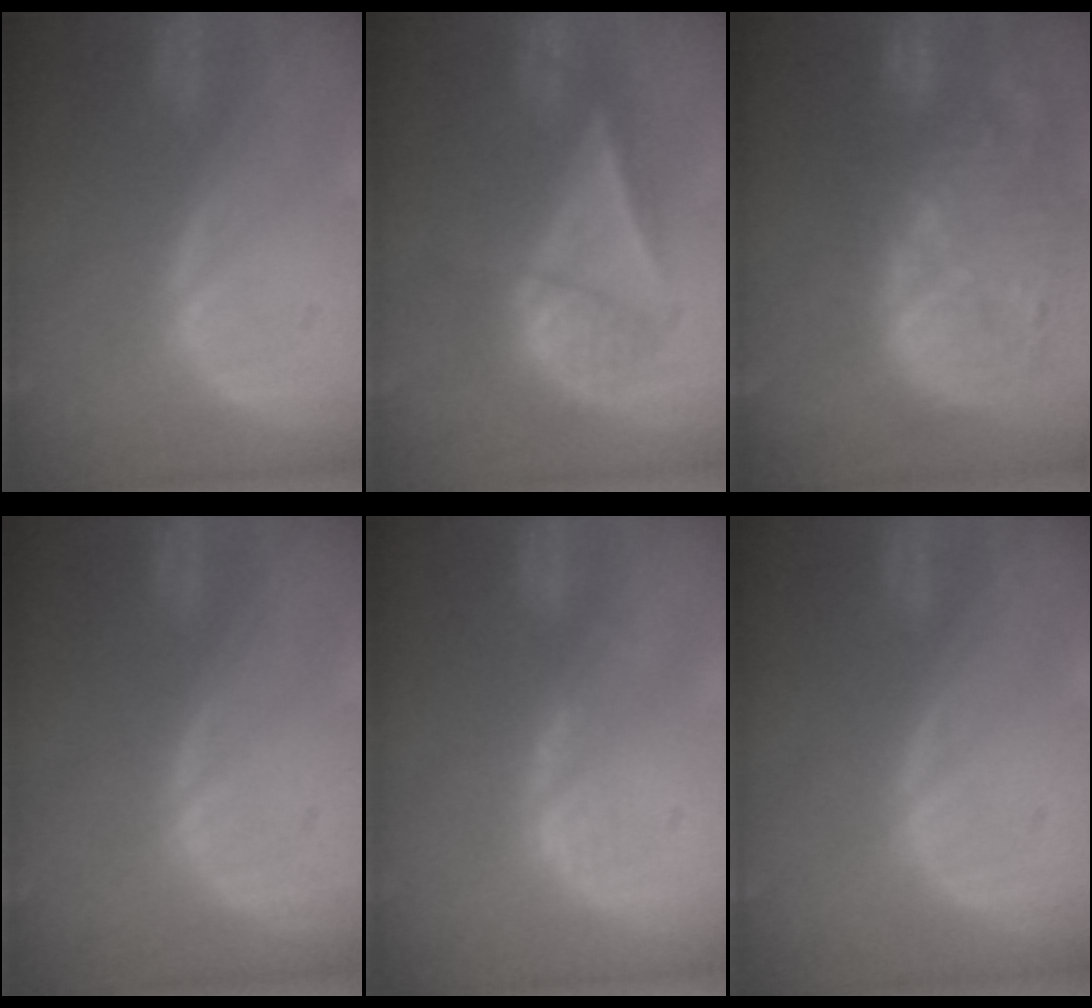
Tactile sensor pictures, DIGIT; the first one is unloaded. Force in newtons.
{"total": 7.1, "press": 6.1, "slide": 3.6}
{"total": 14.7, "press": 12.8, "slide": 7.2}
{"total": 0.0}
{"total": 2.3, "press": 1.8, "slide": 1.5}
{"total": 0.0}